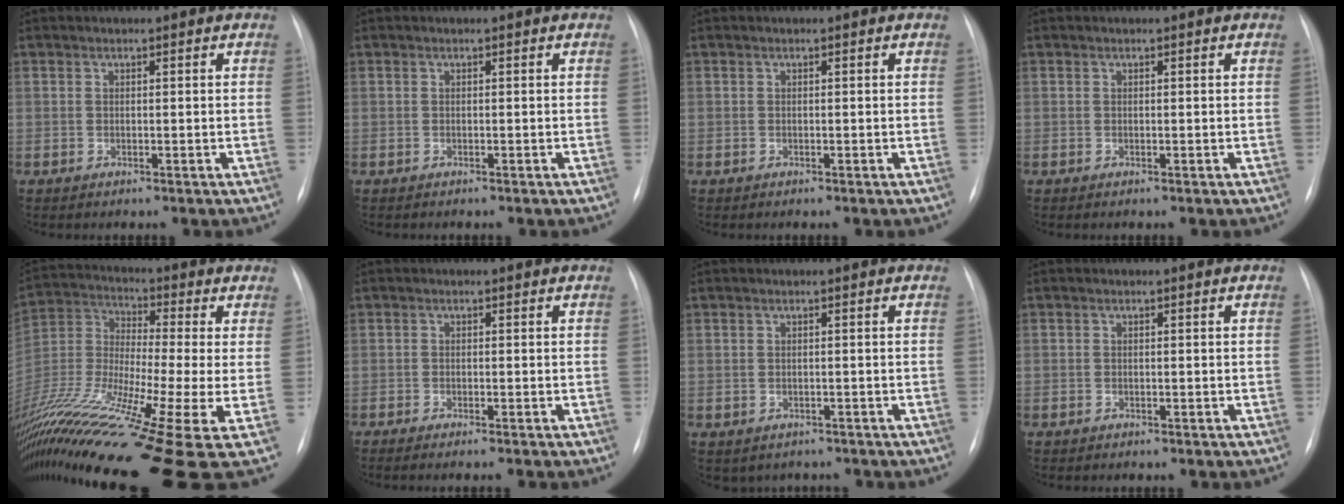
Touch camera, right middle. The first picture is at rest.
{"total": 0.0}
{"total": 0.0}
{"total": 0.0}
{"total": 24.9, "force": [-13.9, 1.1, 20.6], "torque": [-0.412, -0.053, -0.261]}
{"total": 3.3, "force": [-2.8, -0.4, 1.8], "torque": [-0.018, 0.000, -0.036]}
{"total": 3.4, "force": [-2.7, 2.1, 0.4], "torque": [-0.005, 0.011, -0.030]}
{"total": 0.6, "force": [-0.5, 0.3, 0.0], "torque": [-0.009, 0.002, -0.009]}